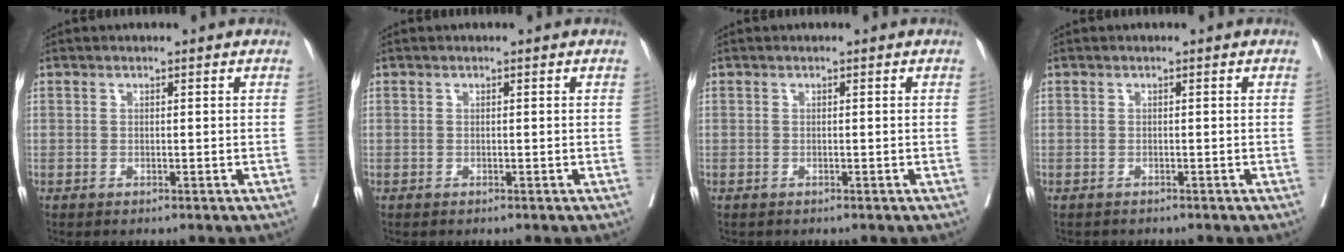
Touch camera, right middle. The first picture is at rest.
{"total": 0.0}
{"total": 0.0}
{"total": 1.5, "force": [-1.3, 0.6, 0.2], "torque": [-0.011, -0.002, -0.019]}